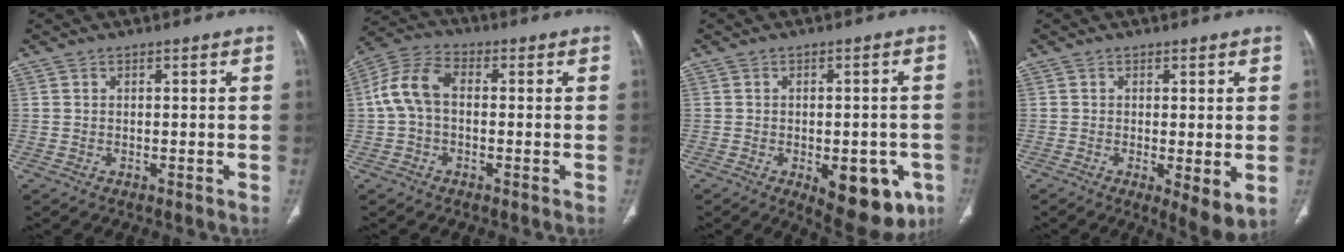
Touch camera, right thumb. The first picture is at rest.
{"total": 8.7, "force": [0.0, 5.6, 6.6], "torque": [-0.135, 0.027, -0.010]}
{"total": 13.1, "force": [-5.2, 6.3, 10.2], "torque": [-0.102, 0.004, -0.054]}
{"total": 5.8, "force": [-1.0, 1.7, 5.4], "torque": [-0.088, -0.021, -0.015]}